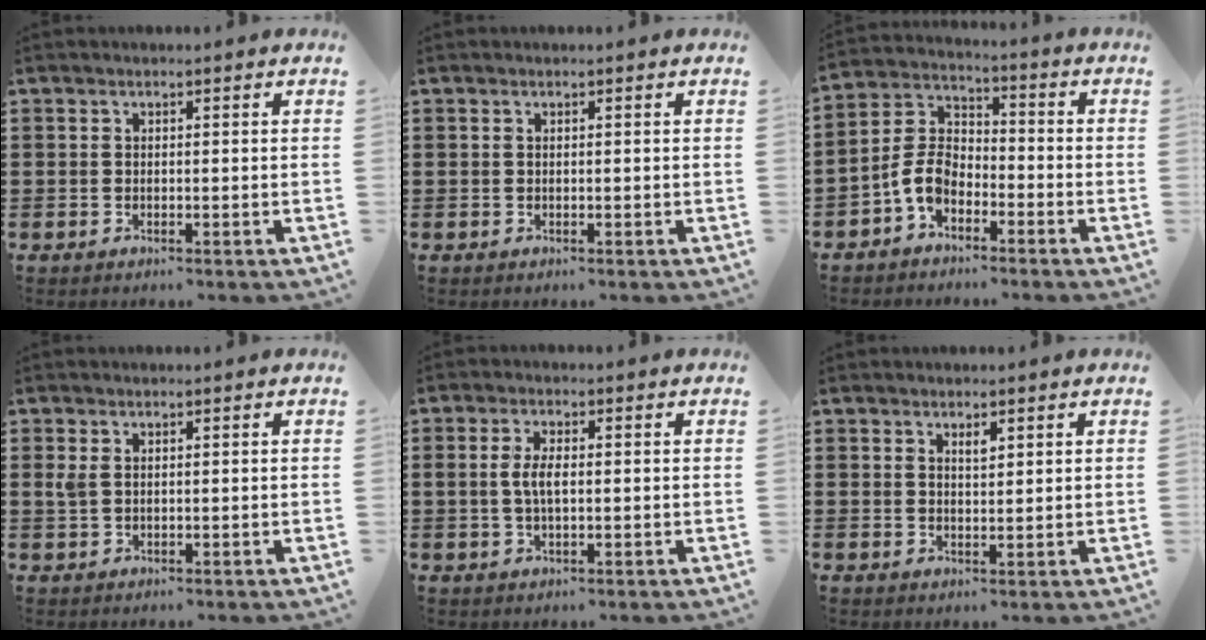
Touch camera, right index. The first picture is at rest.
{"total": 0.0}
{"total": 6.7, "force": [-3.5, 4.2, 3.9], "torque": [-0.107, 0.006, -0.076]}
{"total": 1.8, "force": [0.6, 1.0, 1.3], "torque": [-0.038, 0.002, 0.009]}
{"total": 3.7, "force": [0.1, 1.5, 3.4], "torque": [-0.081, -0.001, -0.005]}
{"total": 1.7, "force": [1.3, 0.6, 1.0], "torque": [-0.013, 0.000, 0.021]}